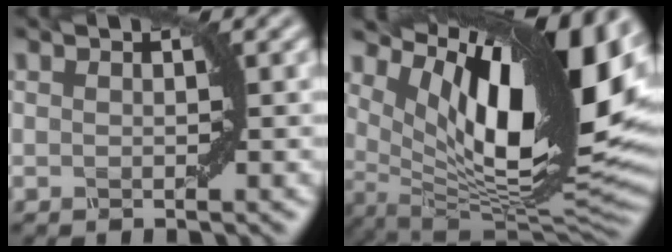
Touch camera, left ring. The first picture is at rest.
{"total": 17.2, "force": [6.2, 6.4, 14.7], "torque": [-0.237, 0.007, 0.116]}